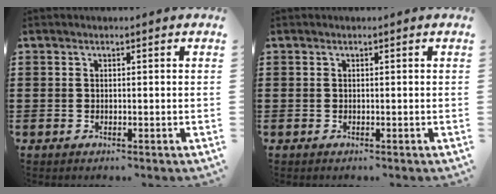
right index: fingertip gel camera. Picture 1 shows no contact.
{"total": 0.0}